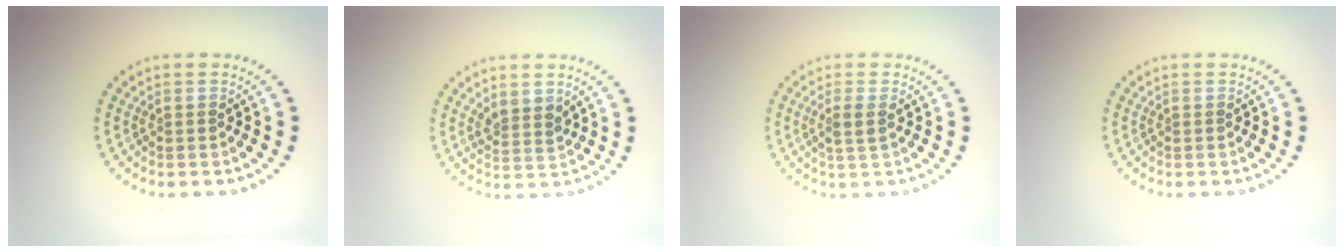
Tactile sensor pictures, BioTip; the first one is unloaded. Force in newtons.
{"total": 1.9, "press": 1.6, "slide": 1.1}
{"total": 1.6, "press": 1.4, "slide": 0.7}
{"total": 0.0}